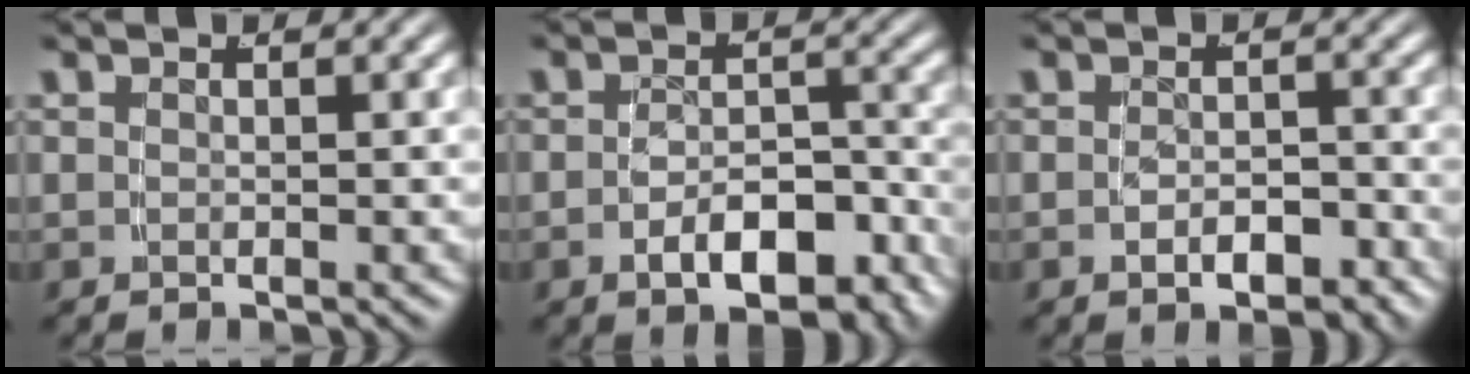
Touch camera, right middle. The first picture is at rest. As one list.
[{"total": 5.6, "force": [-4.0, 2.2, 3.2], "torque": [-0.042, -0.012, -0.058]}, {"total": 2.6, "force": [-2.1, 0.9, 1.3], "torque": [-0.014, -0.003, -0.032]}]